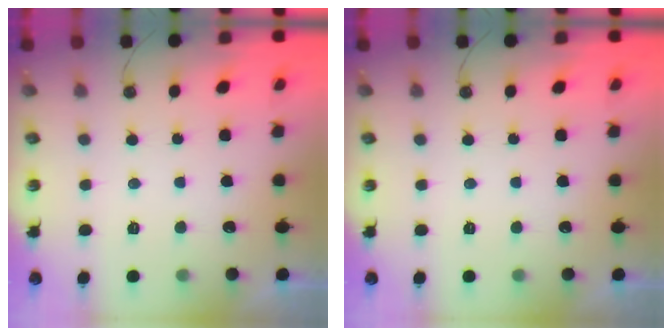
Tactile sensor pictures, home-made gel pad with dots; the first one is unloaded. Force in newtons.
{"total": 0.0}